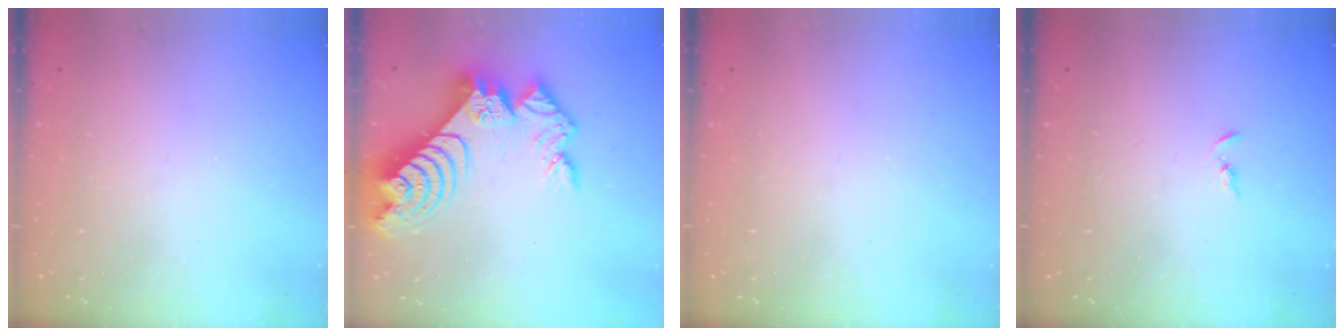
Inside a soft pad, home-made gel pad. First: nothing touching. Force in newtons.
{"total": 15.0, "press": 15.0, "slide": 1.4}
{"total": 0.0}
{"total": 2.4, "press": 2.3, "slide": 0.2}